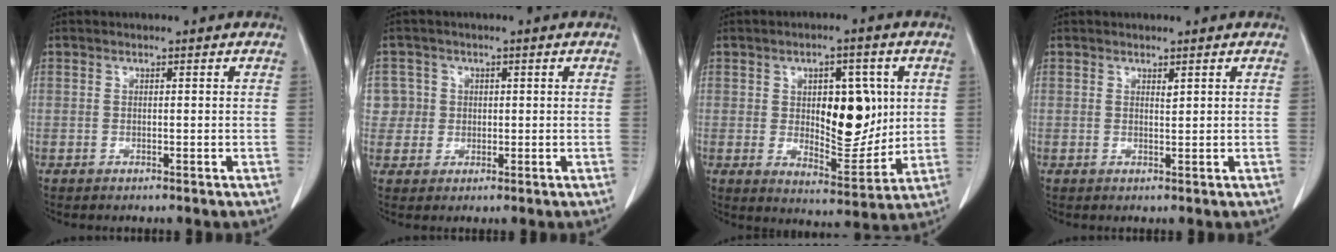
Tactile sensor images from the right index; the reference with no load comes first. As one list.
[{"total": 3.9, "force": [0.6, 3.8, -0.3], "torque": [0.023, 0.010, 0.011]}, {"total": 10.9, "force": [1.9, 4.9, 9.6], "torque": [-0.133, 0.000, 0.039]}, {"total": 0.6, "force": [0.5, 0.1, 0.4], "torque": [-0.009, -0.005, 0.008]}]